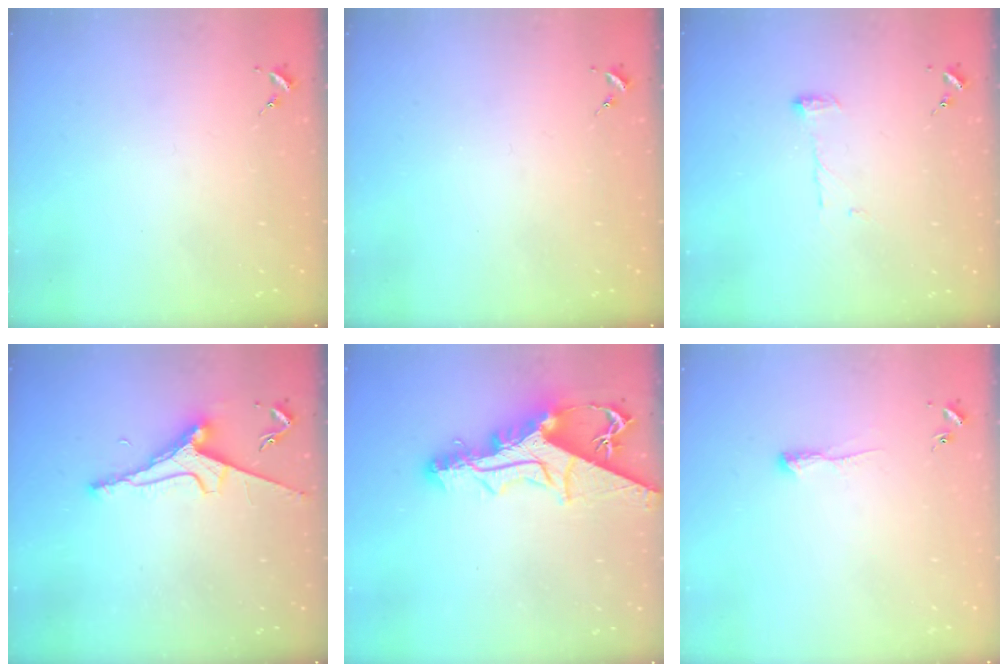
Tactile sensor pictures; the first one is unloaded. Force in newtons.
{"total": 0.0}
{"total": 6.3, "press": 6.3, "slide": 0.6}
{"total": 8.0, "press": 7.9, "slide": 1.2}
{"total": 15.3, "press": 15.3, "slide": 1.3}
{"total": 4.9, "press": 4.8, "slide": 0.8}